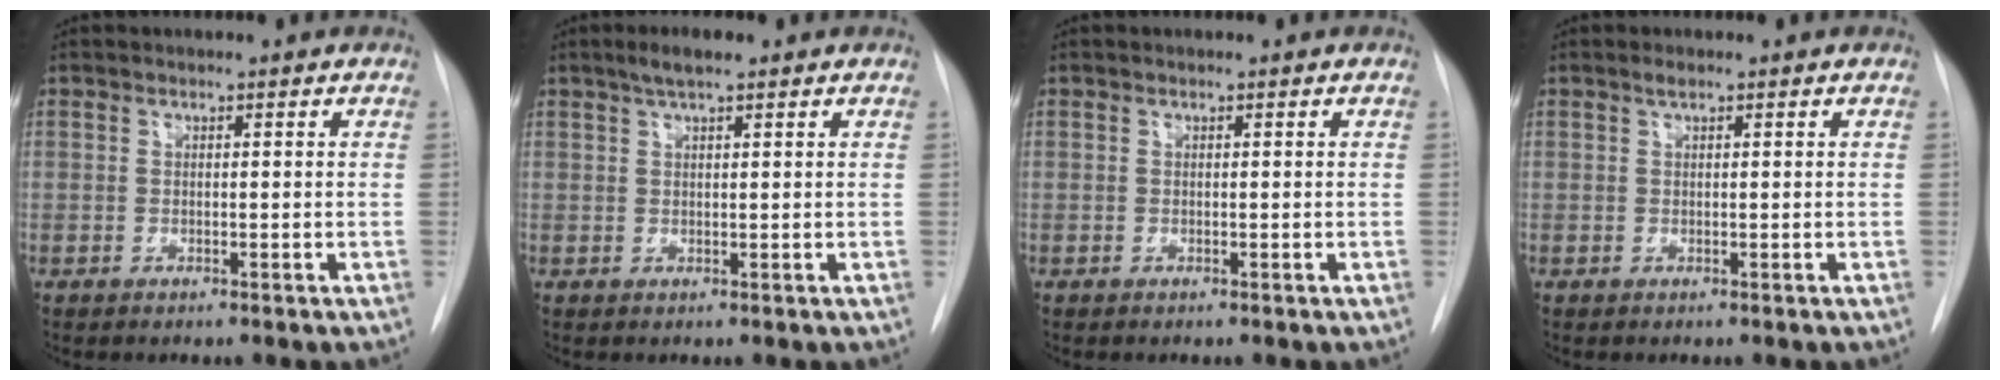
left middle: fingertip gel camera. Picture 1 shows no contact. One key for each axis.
{"total": 3.2, "fx": 2.2, "fy": 0.6, "fz": 2.3, "tx": -0.045, "ty": 0.008, "tz": 0.038}
{"total": 0.0}
{"total": 0.7, "fx": 0.5, "fy": 0.1, "fz": 0.5, "tx": -0.010, "ty": 0.003, "tz": 0.008}